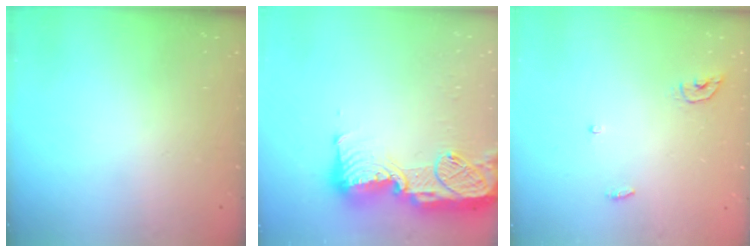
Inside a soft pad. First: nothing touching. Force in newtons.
{"total": 19.4, "press": 19.0, "slide": 3.7}
{"total": 4.3, "press": 4.3, "slide": 0.3}